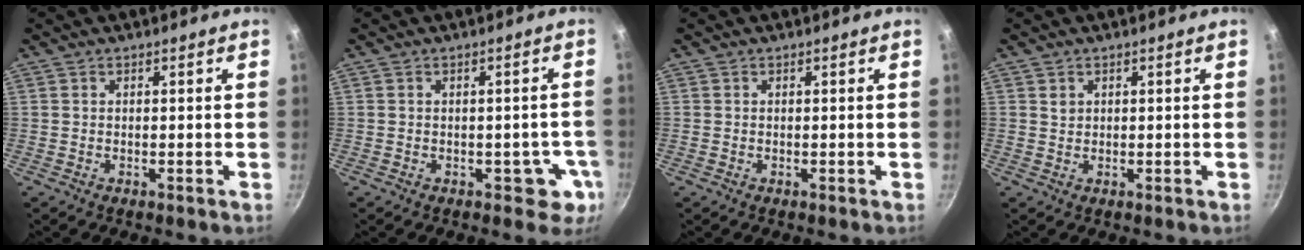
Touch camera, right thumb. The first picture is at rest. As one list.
[{"total": 4.8, "force": [-1.4, 3.5, 3.0], "torque": [0.000, 0.015, -0.010]}, {"total": 0.0}, {"total": 1.3, "force": [0.5, 1.1, 0.4], "torque": [-0.002, 0.001, 0.009]}]